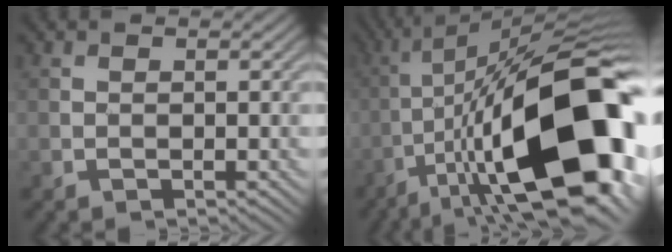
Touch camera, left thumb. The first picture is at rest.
{"total": 22.9, "force": [-7.0, 8.5, 20.1], "torque": [-0.328, -0.004, -0.109]}